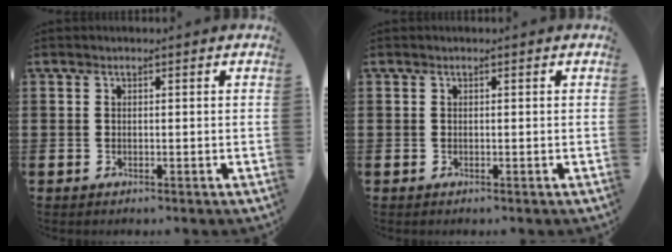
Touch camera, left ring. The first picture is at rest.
{"total": 0.0}